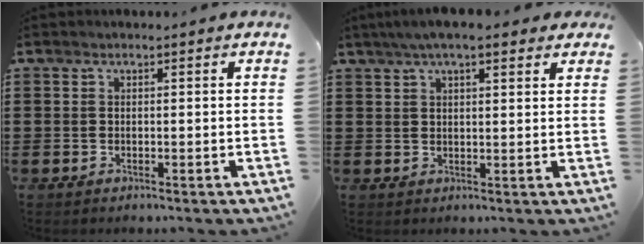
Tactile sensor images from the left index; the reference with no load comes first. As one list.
[{"total": 5.0, "force": [3.4, 1.1, 3.5], "torque": [-0.073, 0.006, 0.060]}]